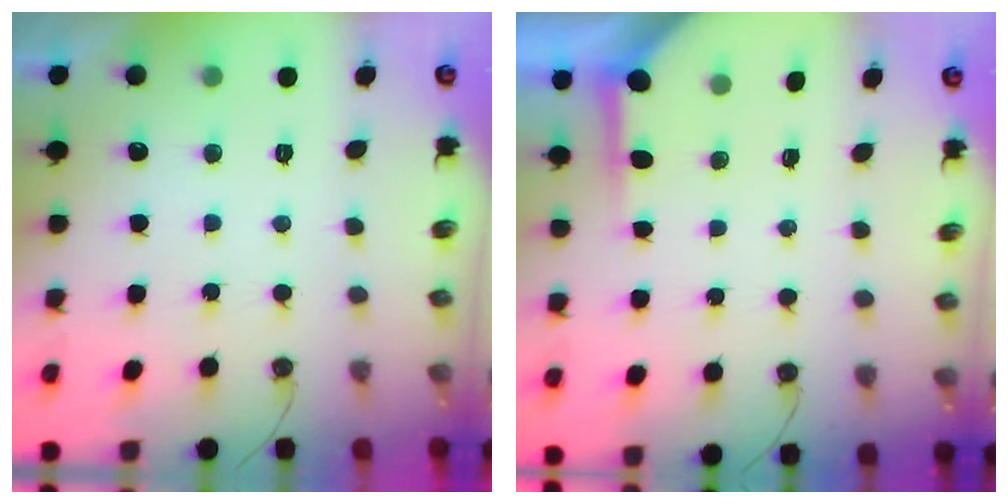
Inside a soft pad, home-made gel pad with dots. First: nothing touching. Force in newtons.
{"total": 3.6, "press": 3.6, "slide": 0.5}